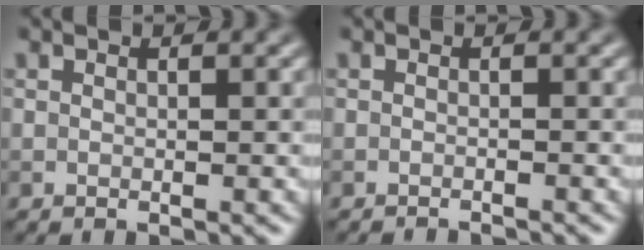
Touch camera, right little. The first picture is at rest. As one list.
[{"total": 2.1, "force": [-1.9, 0.3, 0.7], "torque": [-0.002, -0.002, -0.027]}]